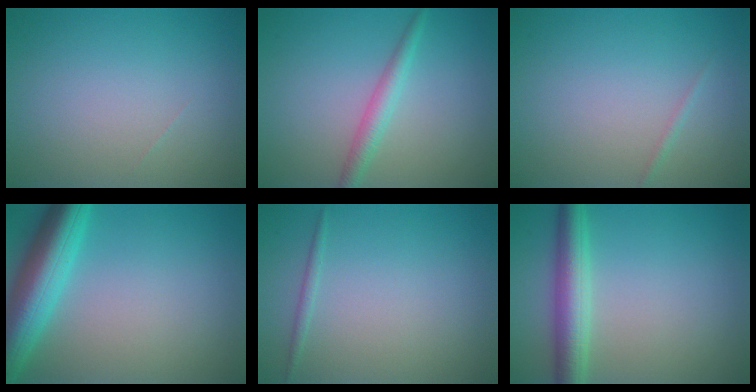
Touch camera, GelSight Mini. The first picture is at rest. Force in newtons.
{"total": 2.2, "press": 2.2, "slide": 0.1}
{"total": 0.6, "press": 0.5, "slide": 0.0}
{"total": 7.5, "press": 7.5, "slide": 0.4}
{"total": 0.7, "press": 0.7, "slide": 0.0}
{"total": 4.4, "press": 4.4, "slide": 0.1}